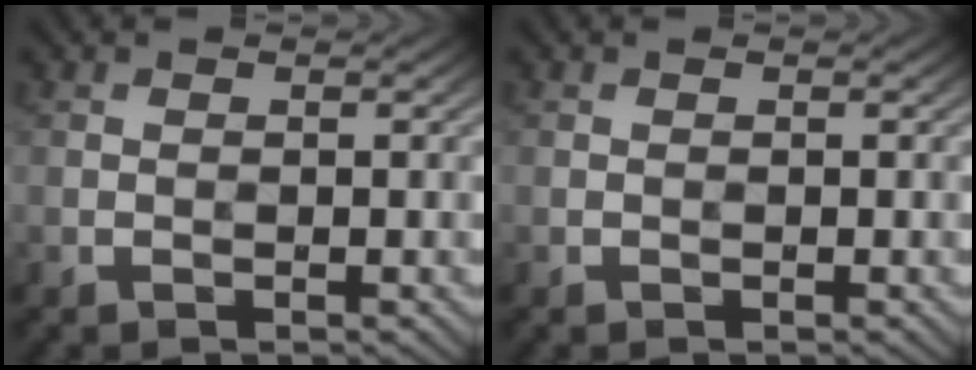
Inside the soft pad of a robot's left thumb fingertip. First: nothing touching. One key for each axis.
{"total": 0.0}